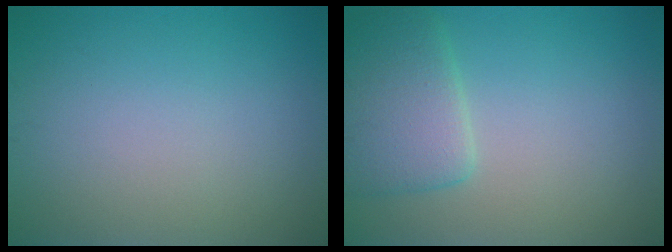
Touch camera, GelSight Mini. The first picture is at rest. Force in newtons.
{"total": 4.2, "press": 4.2, "slide": 0.2}